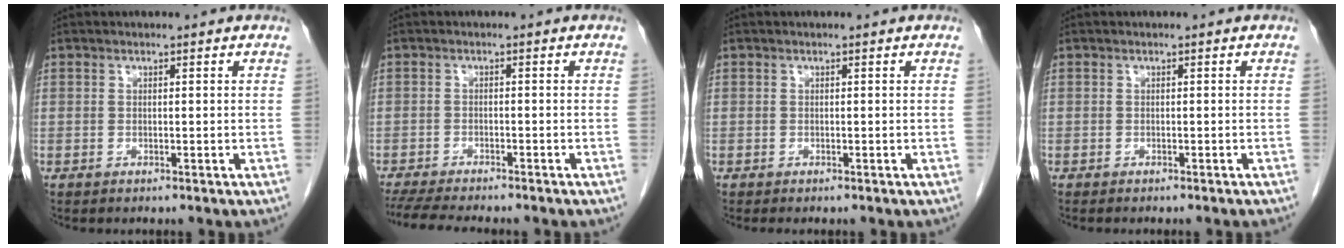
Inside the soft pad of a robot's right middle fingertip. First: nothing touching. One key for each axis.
{"total": 9.7, "fx": -8.5, "fy": 1.2, "fz": 4.6, "tx": -0.071, "ty": -0.013, "tz": -0.128}
{"total": 0.8, "fx": -0.7, "fy": 0.2, "fz": 0.3, "tx": -0.008, "ty": -0.003, "tz": -0.011}
{"total": 2.2, "fx": -2.0, "fy": -0.1, "fz": 1.0, "tx": -0.014, "ty": 0.002, "tz": -0.023}